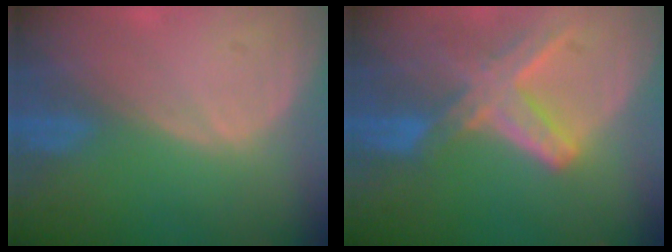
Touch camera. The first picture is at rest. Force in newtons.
{"total": 8.2, "press": 7.3, "slide": 3.9}